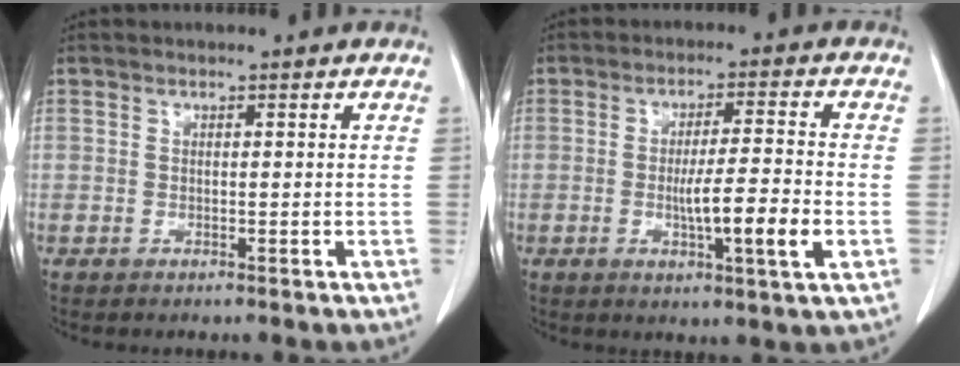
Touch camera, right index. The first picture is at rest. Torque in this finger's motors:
{"motor_torque": [0.88, -0.49, 0.46, 0.11]}